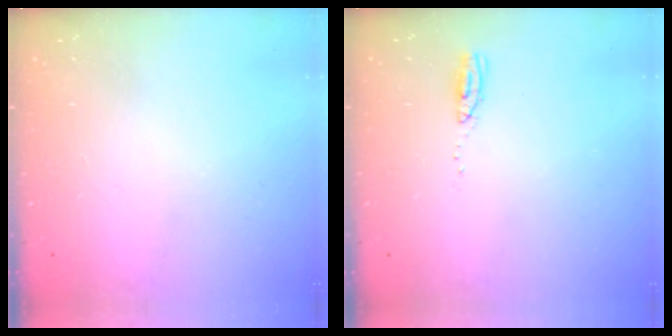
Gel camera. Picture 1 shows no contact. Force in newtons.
{"total": 4.0, "press": 3.9, "slide": 1.2}